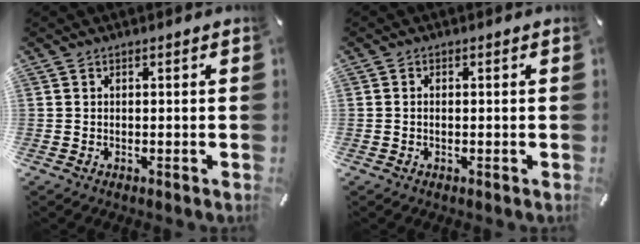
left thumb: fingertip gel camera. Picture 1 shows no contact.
{"total": 0.9, "force": [-0.2, 0.5, 0.7], "torque": [-0.016, 0.001, -0.004]}